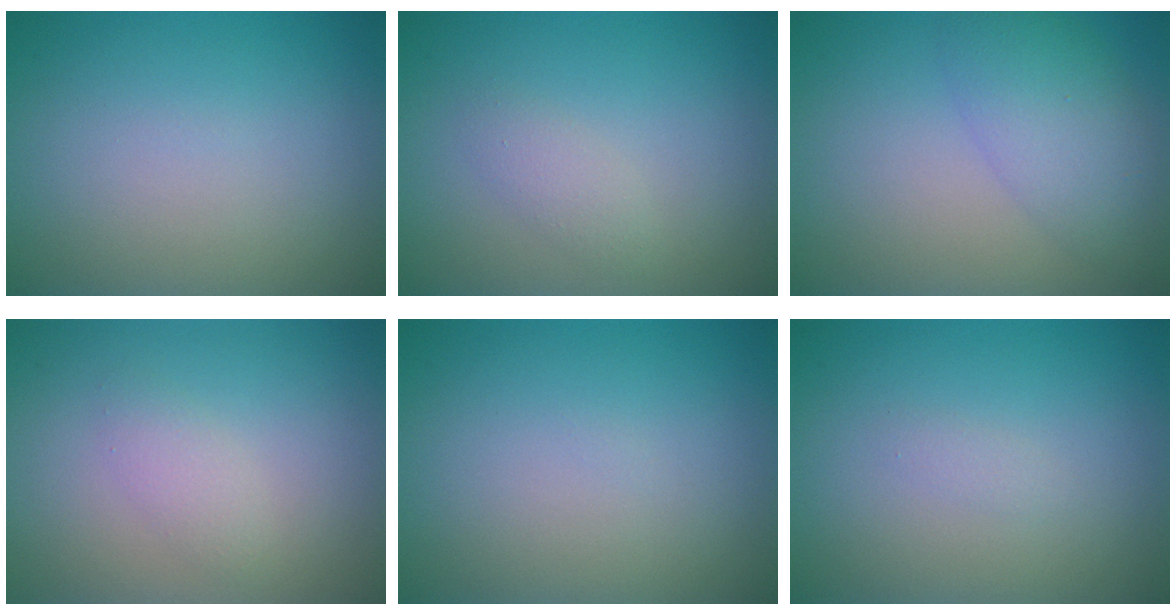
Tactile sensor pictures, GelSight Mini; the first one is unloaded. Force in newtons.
{"total": 1.4, "press": 1.4, "slide": 0.1}
{"total": 4.5, "press": 4.5, "slide": 0.2}
{"total": 1.6, "press": 1.6, "slide": 0.1}
{"total": 0.0}
{"total": 0.6, "press": 0.6, "slide": 0.0}